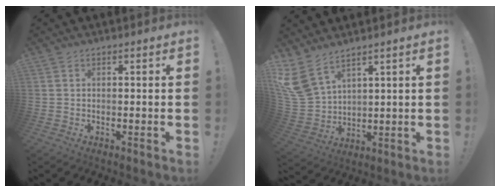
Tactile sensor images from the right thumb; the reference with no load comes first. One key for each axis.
{"total": 10.3, "fx": 7.5, "fy": 4.7, "fz": 5.3, "tx": -0.128, "ty": -0.045, "tz": 0.148}